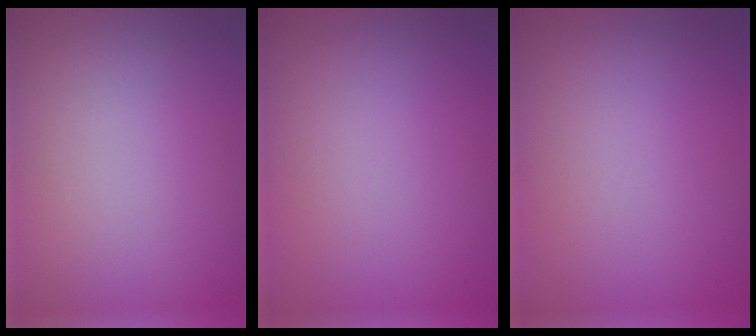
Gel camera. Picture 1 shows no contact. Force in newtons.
{"total": 0.0}
{"total": 0.0}